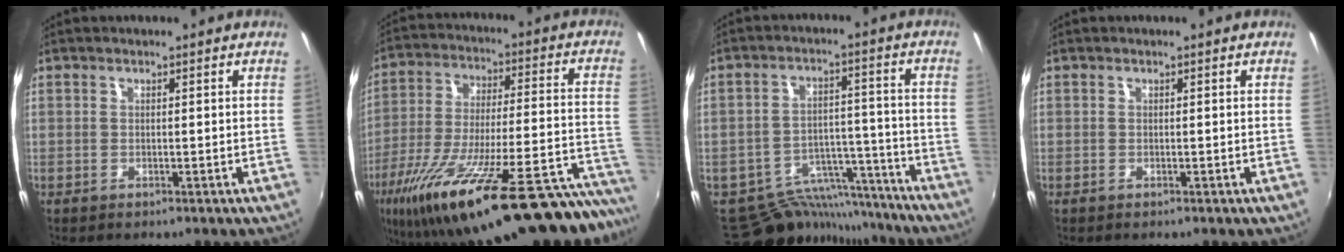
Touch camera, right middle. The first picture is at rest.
{"total": 38.1, "force": [-29.6, 6.9, 22.9], "torque": [-0.343, -0.079, -0.429]}
{"total": 13.6, "force": [-12.4, 4.9, 2.3], "torque": [-0.049, 0.031, -0.175]}
{"total": 0.0}